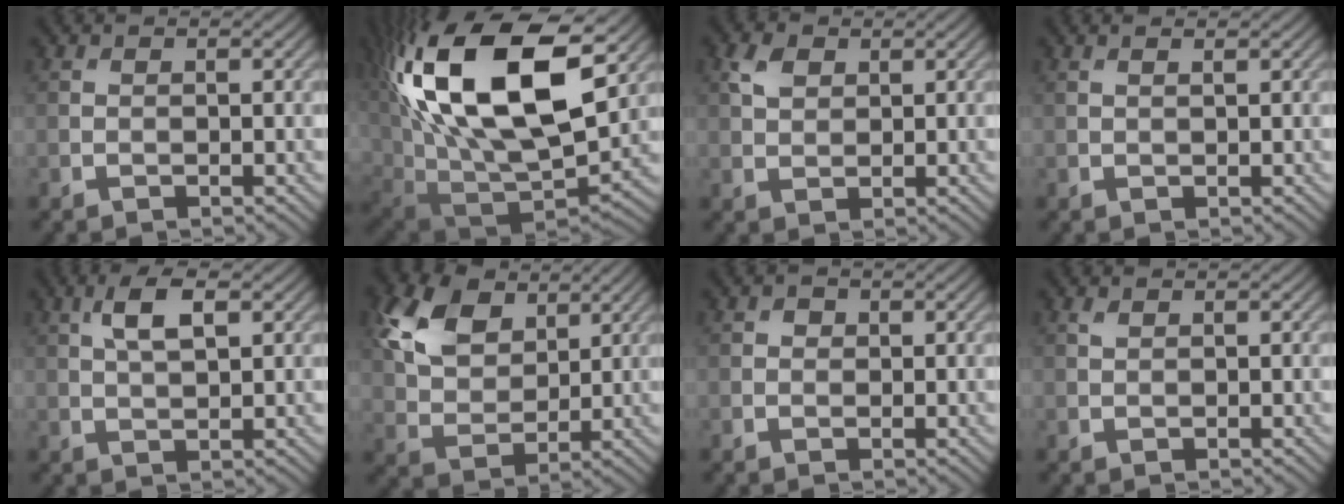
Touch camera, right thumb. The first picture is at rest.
{"total": 22.5, "force": [8.0, 10.6, 18.1], "torque": [-0.389, 0.031, 0.146]}
{"total": 3.0, "force": [1.4, 2.0, 1.7], "torque": [-0.044, 0.004, 0.026]}
{"total": 0.9, "force": [0.7, 0.1, 0.5], "torque": [-0.012, 0.000, 0.011]}
{"total": 4.8, "force": [1.8, 1.9, 3.9], "torque": [-0.087, 0.005, 0.035]}
{"total": 10.0, "force": [4.8, 6.3, 6.1], "torque": [-0.159, 0.009, 0.088]}
{"total": 1.0, "force": [0.3, 0.9, 0.3], "torque": [-0.004, -0.002, 0.000]}
{"total": 0.7, "force": [0.4, 0.3, 0.4], "torque": [-0.017, 0.000, 0.010]}